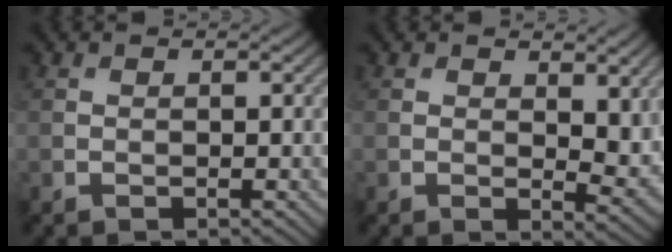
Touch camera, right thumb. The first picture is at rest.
{"total": 5.2, "force": [1.6, 2.6, 4.2], "torque": [-0.062, -0.009, 0.028]}